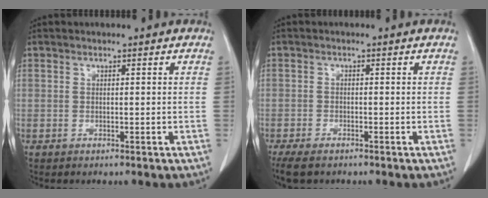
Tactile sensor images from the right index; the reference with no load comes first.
{"total": 4.9, "force": [-3.7, 1.9, 2.5], "torque": [-0.043, -0.010, -0.061]}